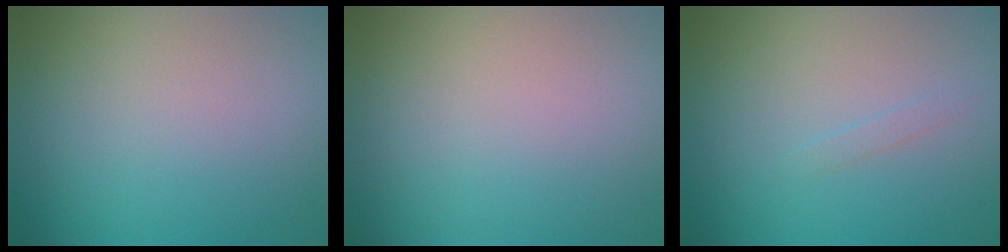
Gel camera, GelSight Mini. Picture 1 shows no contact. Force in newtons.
{"total": 0.0}
{"total": 0.6, "press": 0.6, "slide": 0.0}